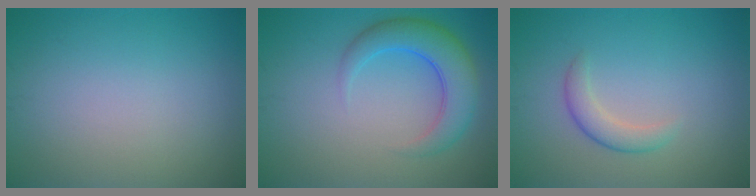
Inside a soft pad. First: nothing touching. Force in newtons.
{"total": 5.1, "press": 5.1, "slide": 0.2}
{"total": 2.1, "press": 2.1, "slide": 0.0}